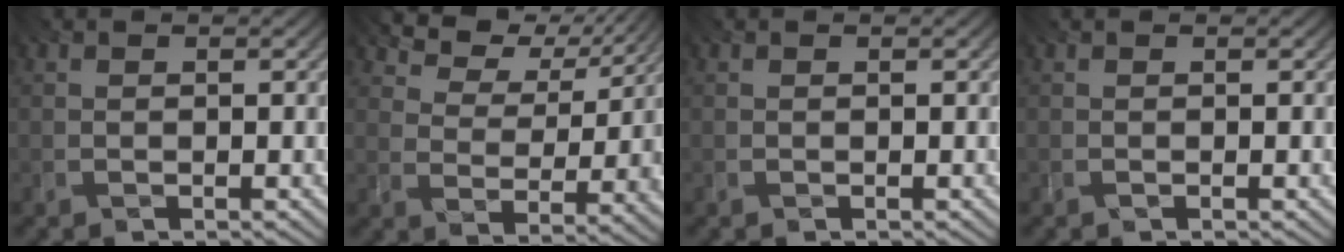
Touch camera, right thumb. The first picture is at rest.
{"total": 7.1, "force": [4.7, 3.7, 3.9], "torque": [-0.077, 0.001, 0.078]}
{"total": 0.0}
{"total": 0.0}